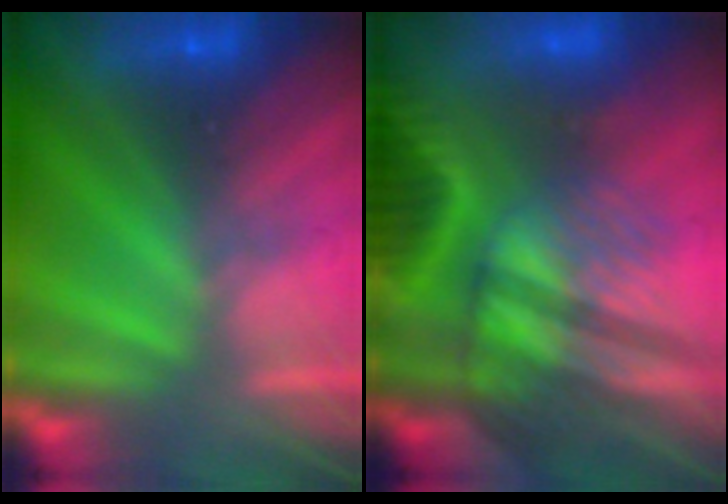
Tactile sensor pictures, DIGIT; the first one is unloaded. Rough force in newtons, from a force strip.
{"total": 9.1}